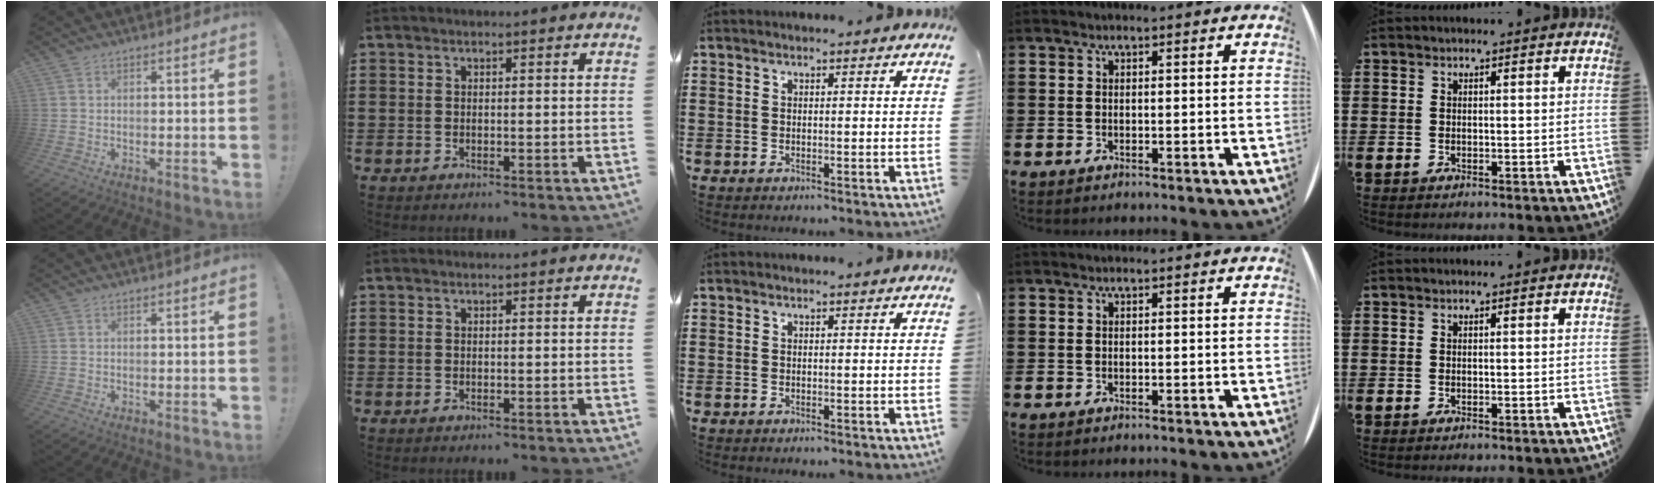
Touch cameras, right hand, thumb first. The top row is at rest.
{}